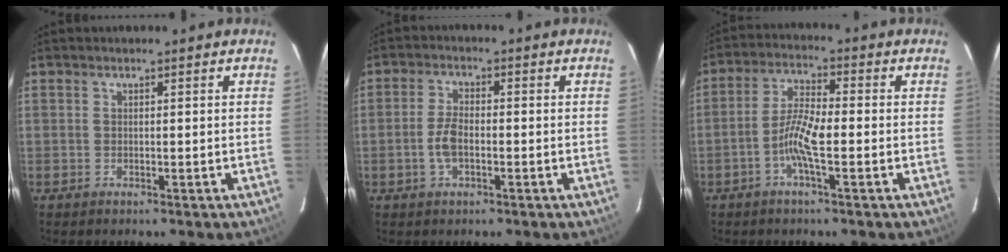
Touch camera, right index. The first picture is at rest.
{"total": 4.2, "force": [-1.3, 2.1, 3.5], "torque": [-0.075, 0.006, -0.021]}
{"total": 6.5, "force": [-2.1, 1.0, 6.0], "torque": [-0.125, 0.009, -0.046]}